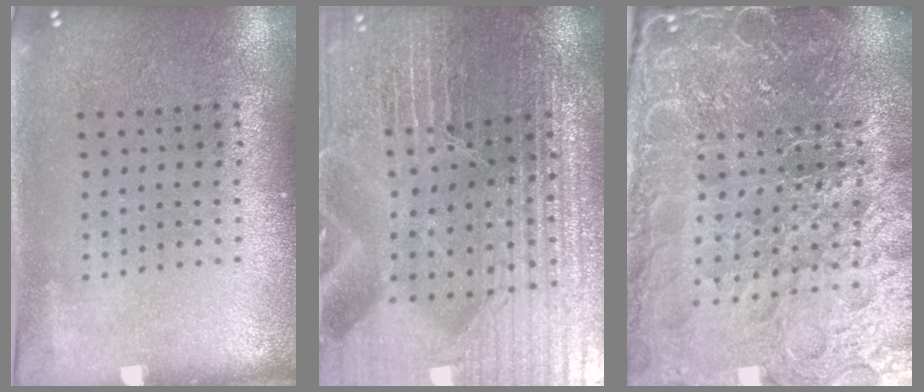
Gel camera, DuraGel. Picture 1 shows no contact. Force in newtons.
{"total": 5.3, "press": 5.1, "slide": 1.7}
{"total": 6.9, "press": 6.1, "slide": 3.2}